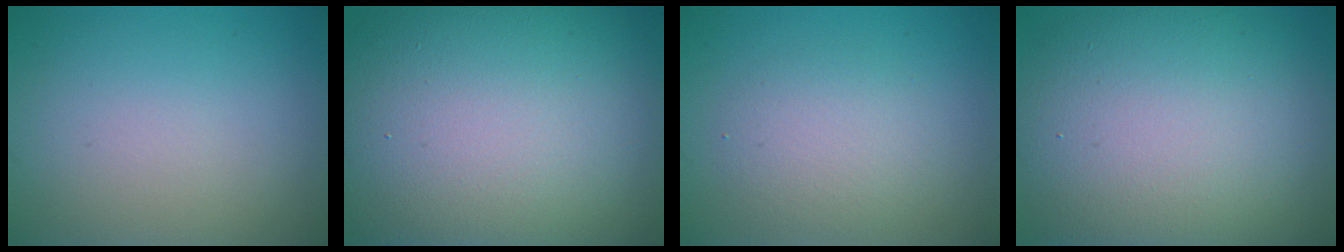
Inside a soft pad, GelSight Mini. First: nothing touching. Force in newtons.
{"total": 19.6, "press": 19.6, "slide": 0.8}
{"total": 2.9, "press": 2.9, "slide": 0.4}
{"total": 14.5, "press": 14.4, "slide": 1.0}